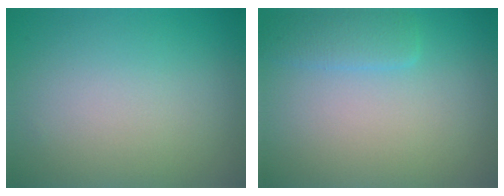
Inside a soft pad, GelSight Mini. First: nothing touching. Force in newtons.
{"total": 1.8, "press": 1.8, "slide": 0.0}